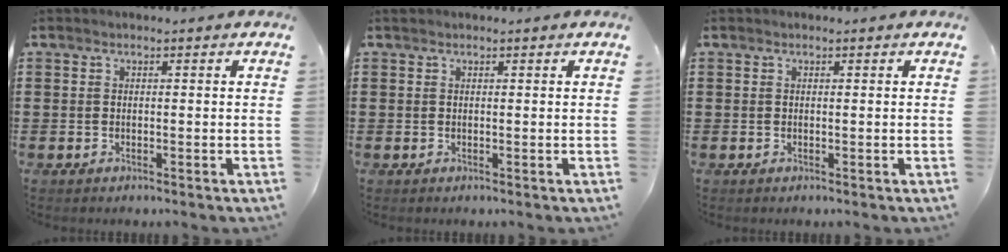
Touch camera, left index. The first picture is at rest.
{"total": 0.0}
{"total": 0.0}